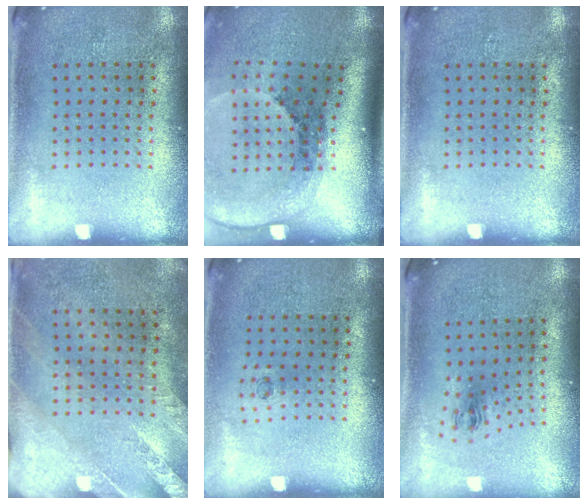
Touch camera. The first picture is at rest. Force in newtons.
{"total": 2.8, "press": 1.8, "slide": 2.1}
{"total": 0.0}
{"total": 2.6, "press": 2.1, "slide": 1.6}
{"total": 0.5, "press": 0.2, "slide": 0.4}
{"total": 1.0, "press": 0.4, "slide": 0.9}